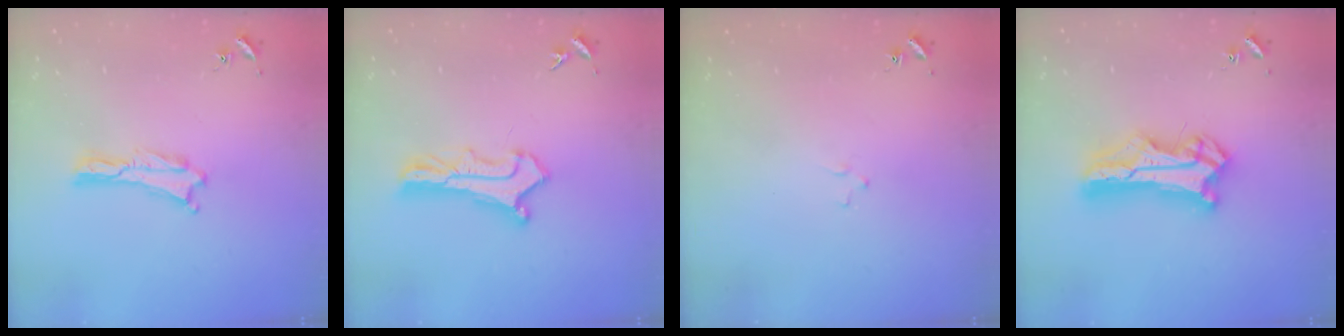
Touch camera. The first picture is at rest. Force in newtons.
{"total": 2.9, "press": 2.9, "slide": 0.3}
{"total": 1.2, "press": 1.2, "slide": 0.2}
{"total": 12.0, "press": 11.9, "slide": 0.9}